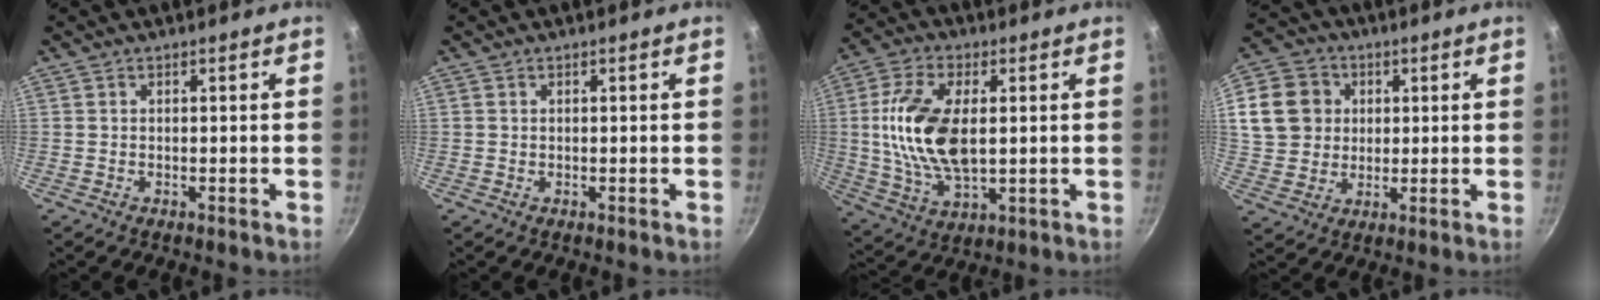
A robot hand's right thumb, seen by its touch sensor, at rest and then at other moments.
{"total": 0.0}
{"total": 16.0, "force": [1.6, 8.5, 13.5], "torque": [-0.255, 0.001, 0.031]}
{"total": 15.4, "force": [3.7, 13.2, 7.0], "torque": [-0.131, 0.014, 0.066]}